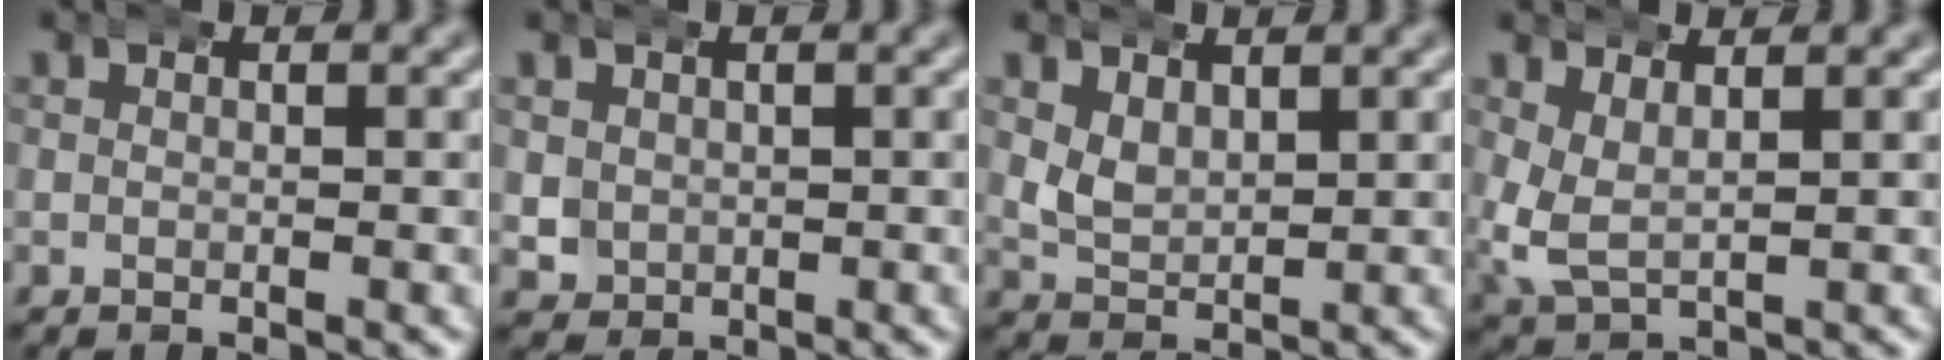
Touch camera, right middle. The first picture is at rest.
{"total": 2.7, "force": [0.7, 2.5, 0.8], "torque": [-0.036, -0.014, 0.019]}
{"total": 2.5, "force": [1.6, 1.6, 1.2], "torque": [-0.040, -0.018, 0.041]}
{"total": 3.2, "force": [1.1, 2.2, 2.1], "torque": [-0.075, -0.024, 0.034]}